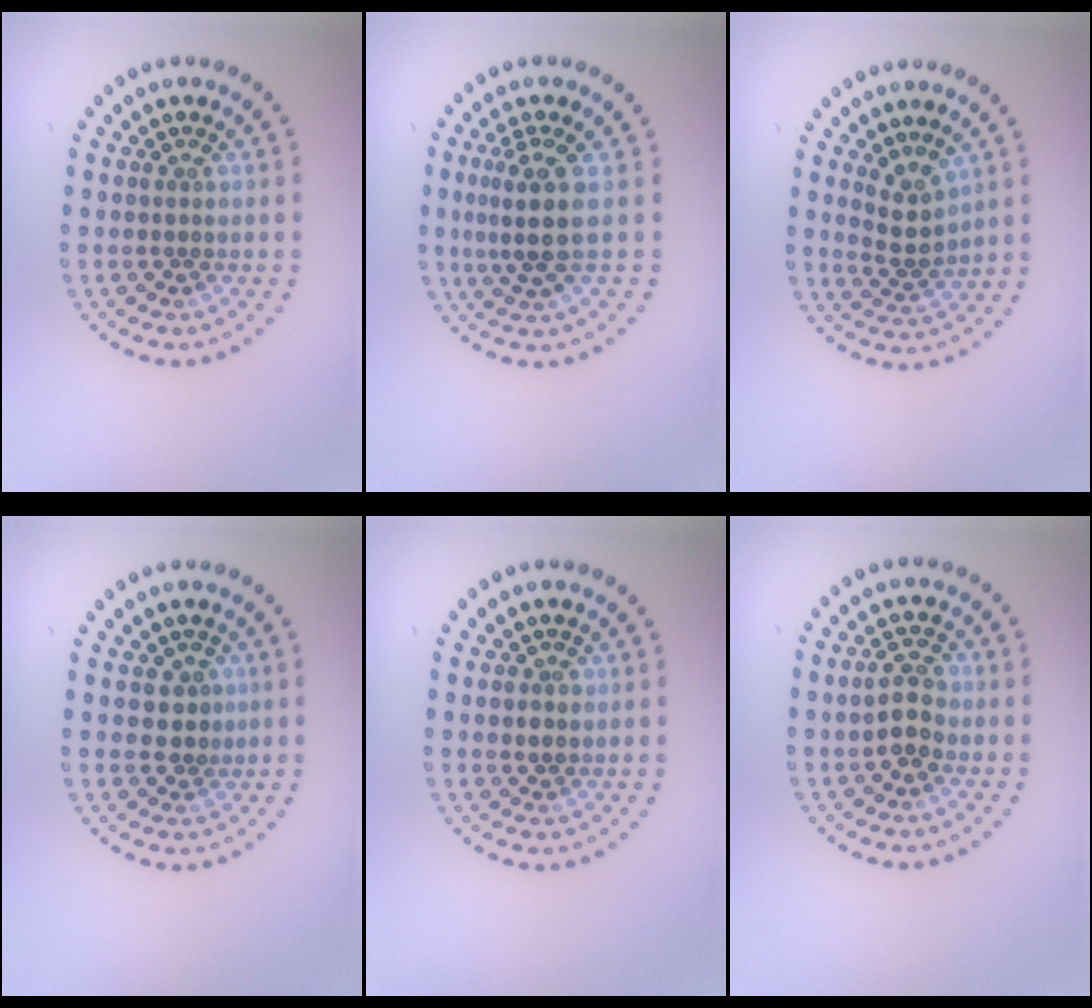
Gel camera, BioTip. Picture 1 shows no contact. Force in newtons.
{"total": 3.3, "press": 2.5, "slide": 2.1}
{"total": 2.5, "press": 2.0, "slide": 1.5}
{"total": 1.8, "press": 1.6, "slide": 0.8}
{"total": 0.9, "press": 0.8, "slide": 0.4}
{"total": 2.6, "press": 2.6, "slide": 0.3}